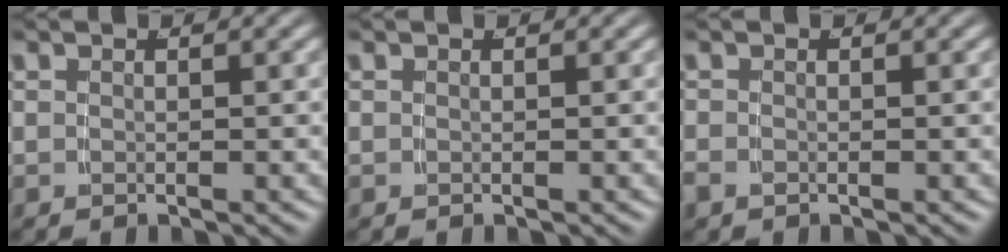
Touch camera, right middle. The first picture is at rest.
{"total": 0.0}
{"total": 0.9, "force": [-0.7, 0.5, 0.3], "torque": [-0.009, -0.006, -0.011]}